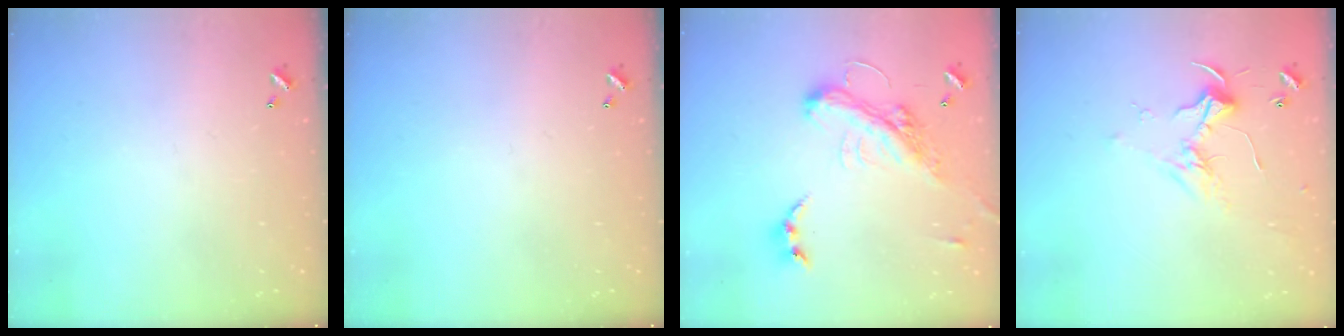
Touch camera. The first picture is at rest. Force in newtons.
{"total": 0.0}
{"total": 6.2, "press": 6.0, "slide": 1.6}
{"total": 1.3, "press": 1.2, "slide": 0.3}